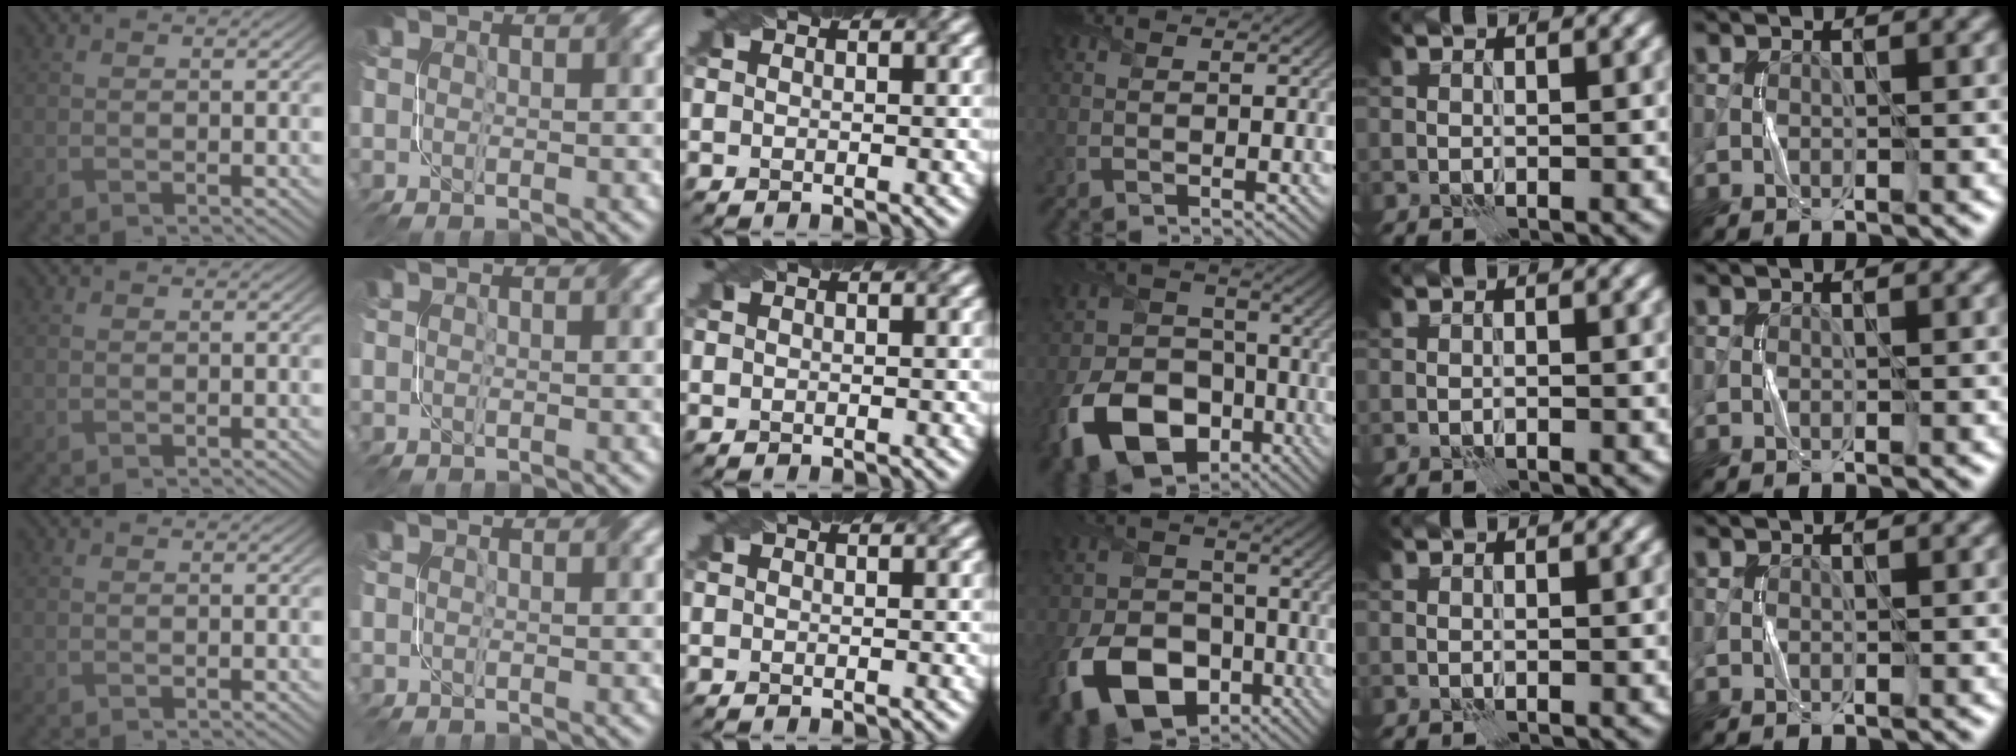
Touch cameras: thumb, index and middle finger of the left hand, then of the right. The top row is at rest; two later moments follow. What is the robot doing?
{"motion": "fold", "object": "napkin"}